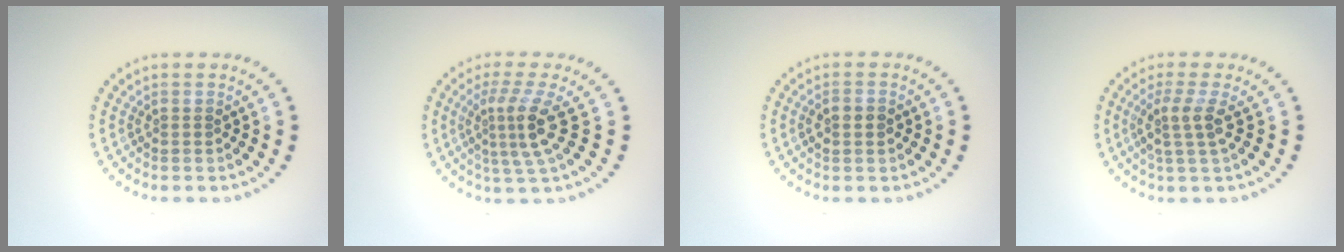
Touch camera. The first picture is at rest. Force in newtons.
{"total": 3.7, "press": 2.6, "slide": 2.6}
{"total": 1.3, "press": 1.3, "slide": 0.1}
{"total": 2.5, "press": 1.9, "slide": 1.7}